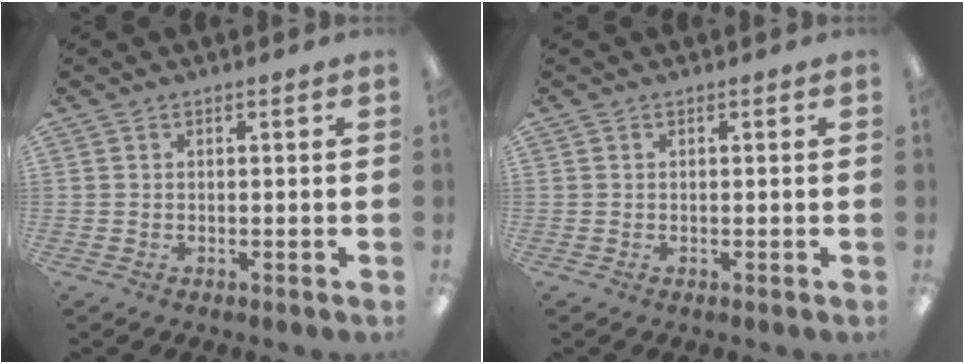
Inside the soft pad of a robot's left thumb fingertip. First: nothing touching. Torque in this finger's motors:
{"motor_torque": [-0.05, 0.05, 0.04, -0.04, 0.00]}